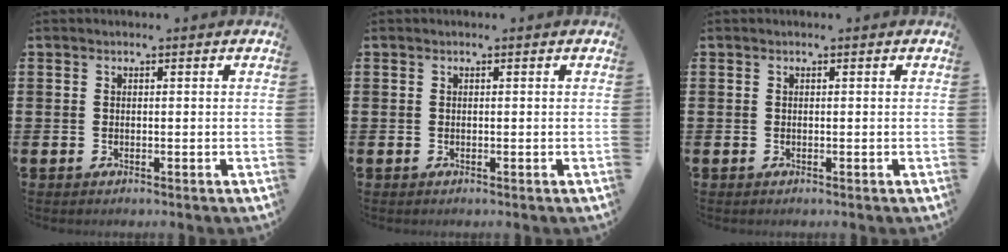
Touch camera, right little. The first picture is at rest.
{"total": 0.0}
{"total": 0.0}